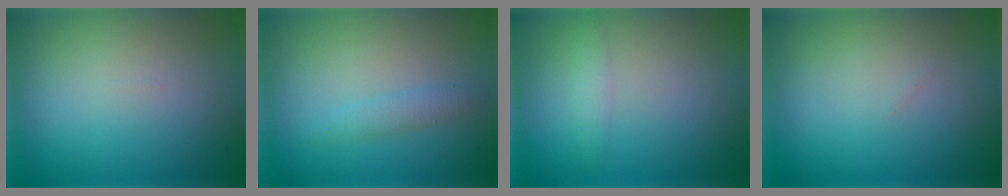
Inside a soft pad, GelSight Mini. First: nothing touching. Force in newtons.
{"total": 1.4, "press": 1.4, "slide": 0.0}
{"total": 1.3, "press": 1.3, "slide": 0.0}
{"total": 0.0}